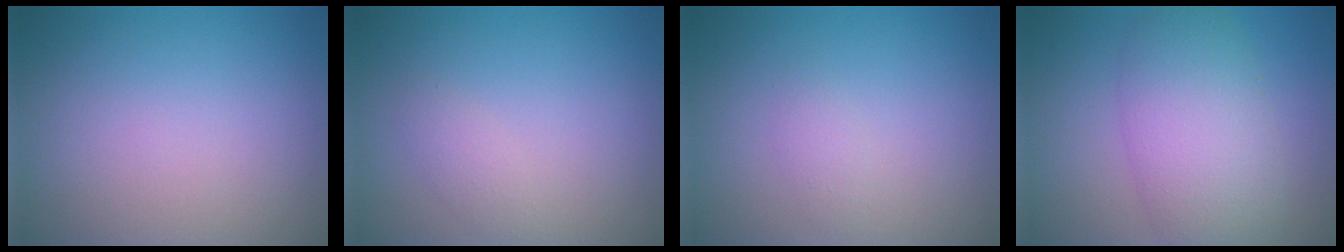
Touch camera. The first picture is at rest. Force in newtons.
{"total": 1.2, "press": 1.2, "slide": 0.0}
{"total": 0.9, "press": 0.9, "slide": 0.1}
{"total": 7.6, "press": 7.6, "slide": 0.1}